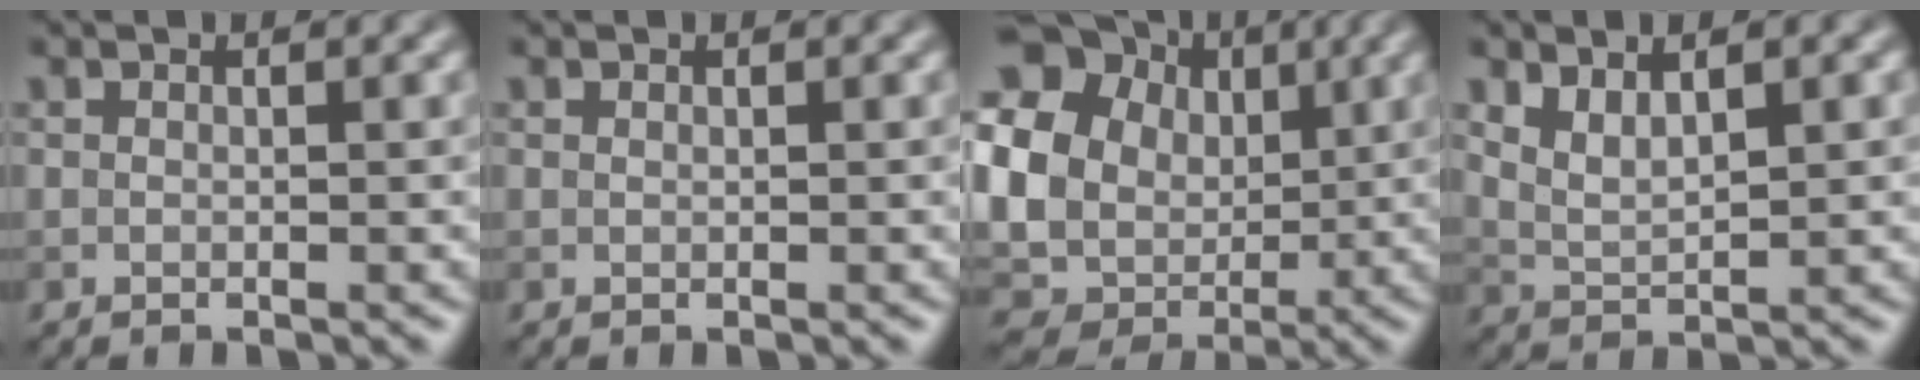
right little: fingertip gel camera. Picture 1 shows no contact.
{"total": 0.0}
{"total": 21.6, "force": [4.6, 18.9, 9.4], "torque": [-0.217, 0.015, 0.044]}
{"total": 3.1, "force": [1.5, 1.2, 2.5], "torque": [-0.054, -0.001, 0.032]}